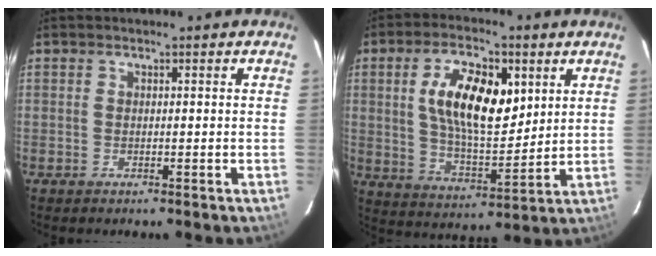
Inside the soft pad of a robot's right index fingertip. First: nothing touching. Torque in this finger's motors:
{"motor_torque": [1.30, 0.83, 0.43, 0.21]}